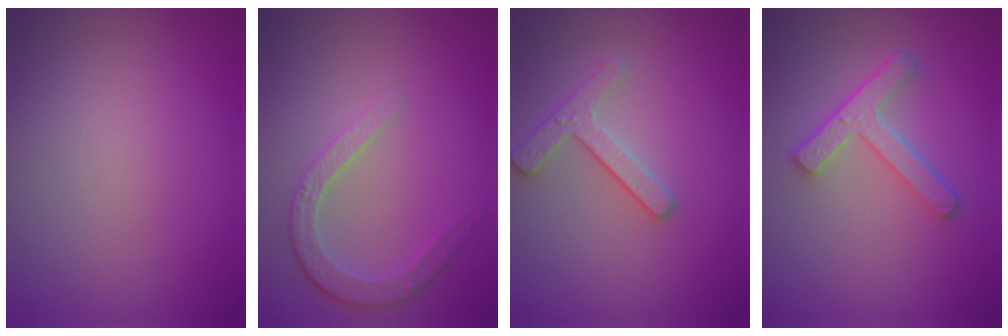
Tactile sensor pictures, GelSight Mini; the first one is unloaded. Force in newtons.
{"total": 2.9, "press": 2.5, "slide": 1.6}
{"total": 2.5, "press": 2.4, "slide": 0.3}
{"total": 4.2, "press": 3.1, "slide": 2.8}